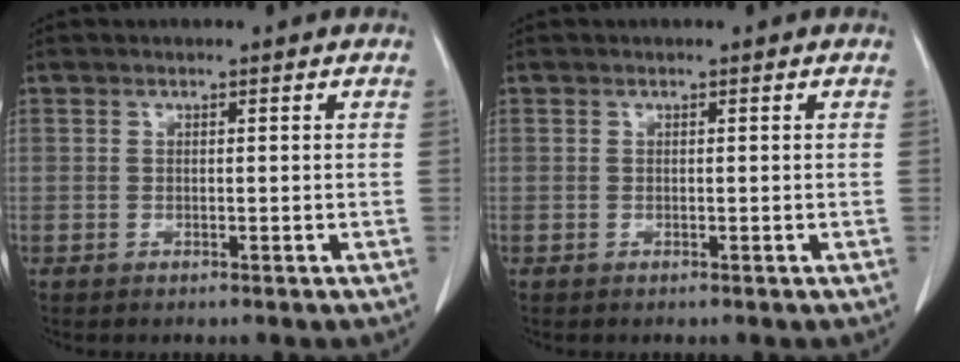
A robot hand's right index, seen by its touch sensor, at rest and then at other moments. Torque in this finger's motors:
{"motor_torque": [-0.01, 0.01, 0.00, 0.00]}